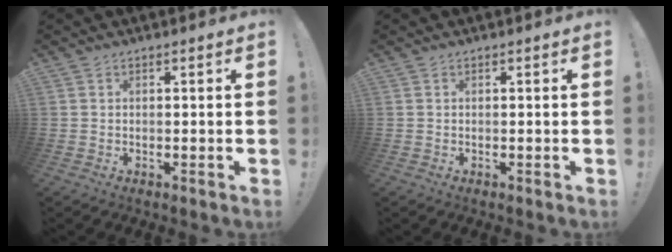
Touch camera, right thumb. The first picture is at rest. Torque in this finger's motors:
{"motor_torque": [-0.08, 0.08, -0.03, 0.03, 0.00]}